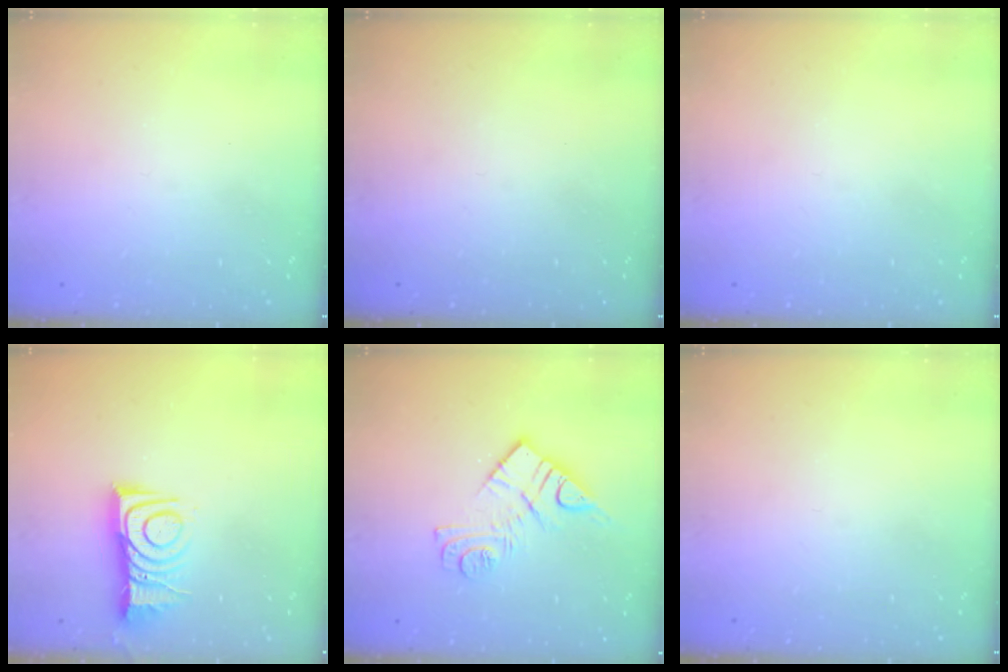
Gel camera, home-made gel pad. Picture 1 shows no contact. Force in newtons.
{"total": 0.0}
{"total": 0.0}
{"total": 10.1, "press": 10.0, "slide": 0.9}
{"total": 11.5, "press": 11.5, "slide": 0.6}
{"total": 0.0}